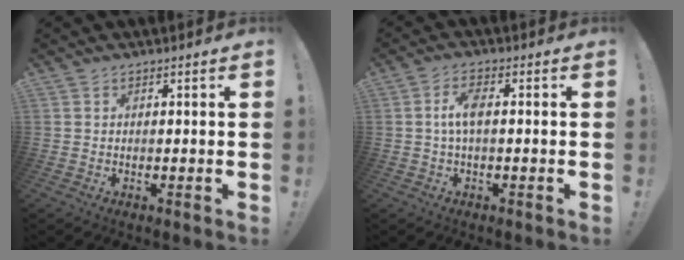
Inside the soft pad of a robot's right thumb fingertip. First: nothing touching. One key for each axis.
{"total": 5.4, "fx": 0.0, "fy": 2.0, "fz": 5.0, "tx": -0.105, "ty": 0.012, "tz": -0.001}